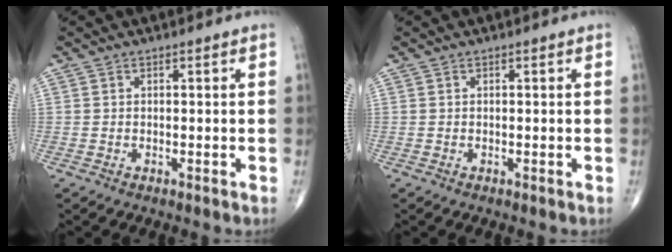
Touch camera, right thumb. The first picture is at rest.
{"total": 0.0}